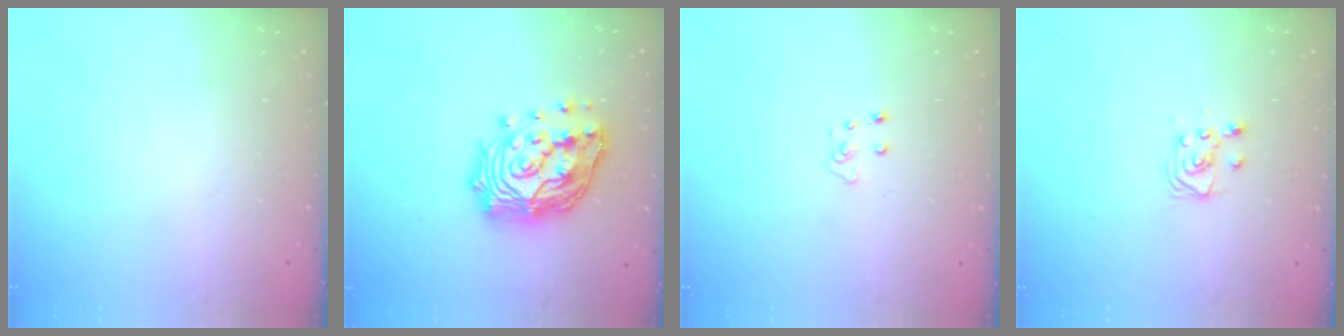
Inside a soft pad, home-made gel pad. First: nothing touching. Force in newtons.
{"total": 22.7, "press": 22.6, "slide": 1.9}
{"total": 3.1, "press": 3.1, "slide": 0.2}
{"total": 3.4, "press": 3.4, "slide": 0.4}